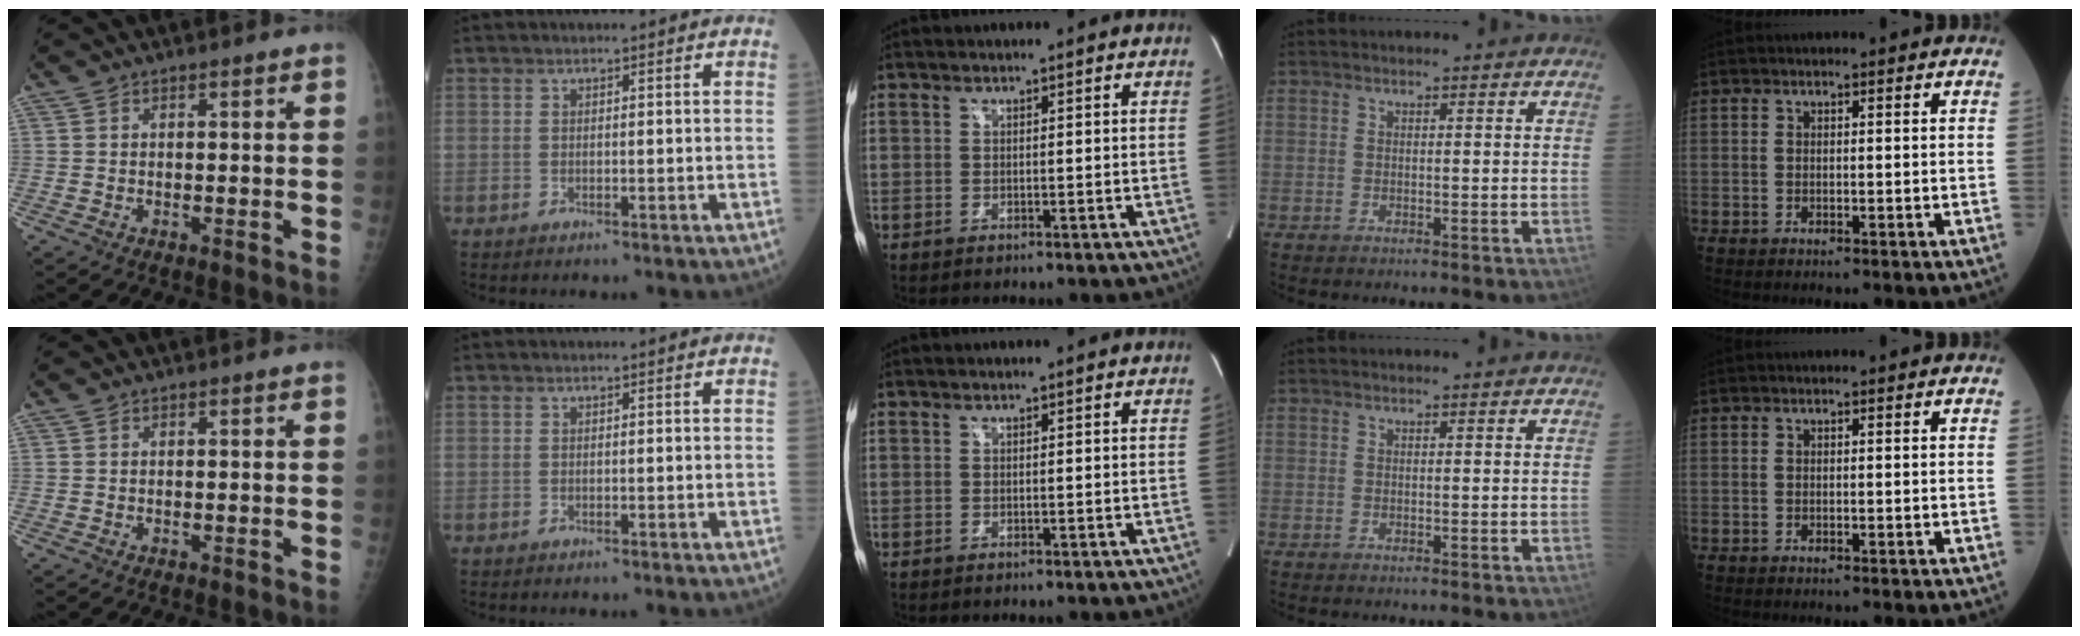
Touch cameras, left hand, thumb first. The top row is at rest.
{}